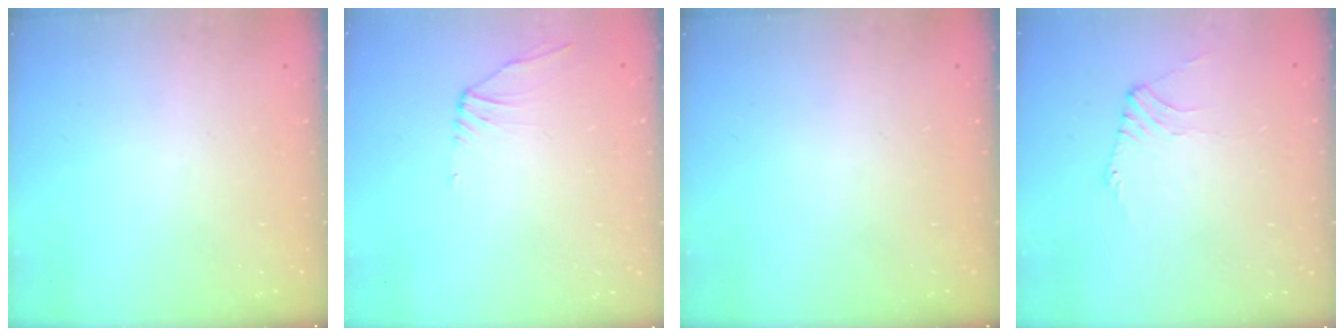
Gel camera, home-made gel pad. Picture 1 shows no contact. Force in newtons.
{"total": 2.1, "press": 2.0, "slide": 0.6}
{"total": 0.0}
{"total": 1.9, "press": 1.9, "slide": 0.5}